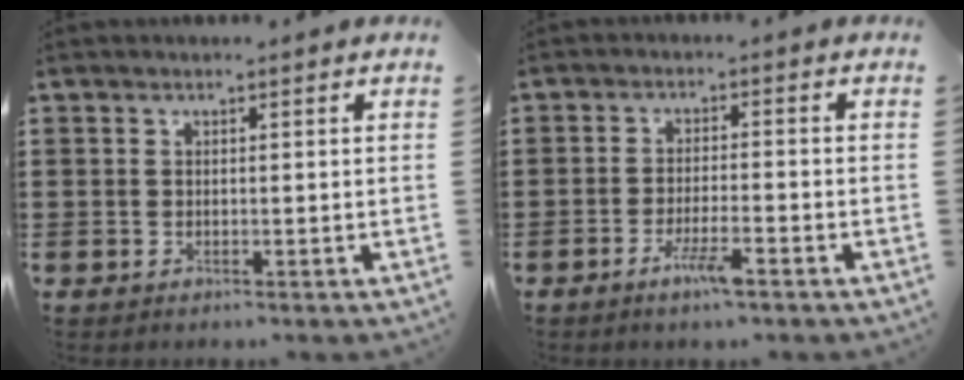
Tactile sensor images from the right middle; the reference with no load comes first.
{"total": 4.2, "force": [-2.6, 0.5, 3.3], "torque": [-0.066, -0.005, -0.048]}